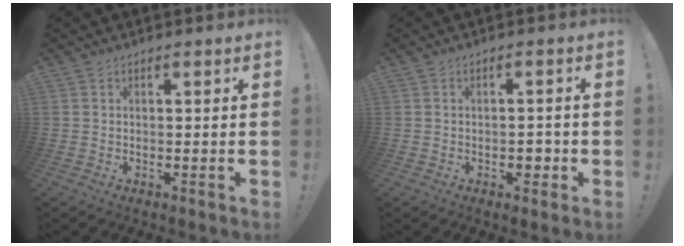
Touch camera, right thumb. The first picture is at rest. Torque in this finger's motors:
{"motor_torque": [0.63, 0.99, 0.47, -0.36, 0.06]}